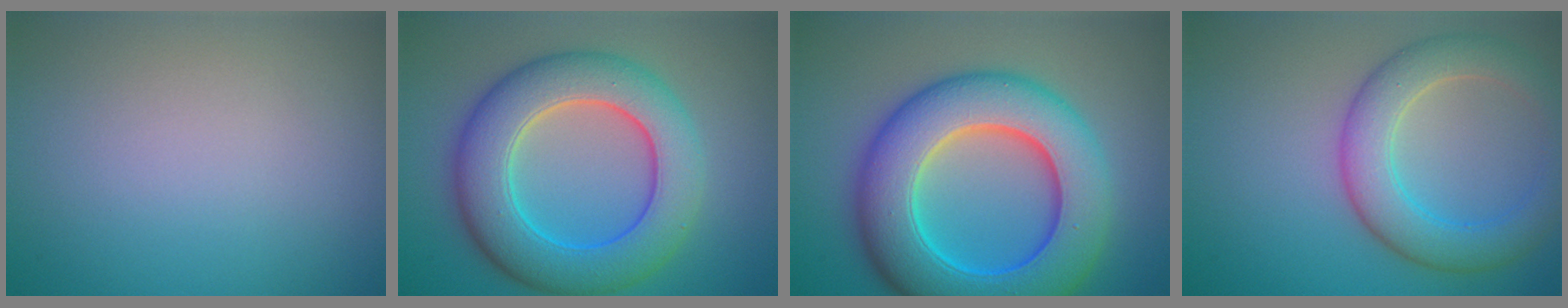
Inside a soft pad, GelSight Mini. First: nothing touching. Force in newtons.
{"total": 9.3, "press": 9.3, "slide": 0.3}
{"total": 12.1, "press": 12.1, "slide": 0.1}
{"total": 5.6, "press": 5.6, "slide": 0.3}